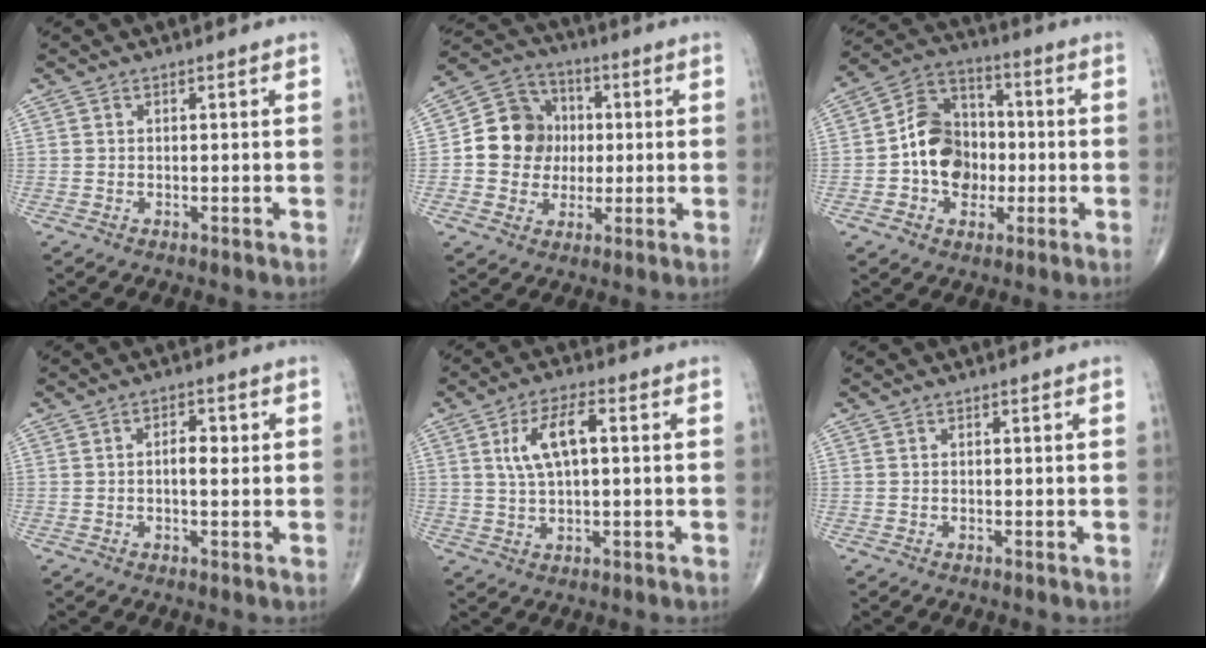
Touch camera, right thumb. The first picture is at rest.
{"total": 12.0, "force": [0.3, 10.8, 5.1], "torque": [-0.050, 0.021, 0.000]}
{"total": 13.1, "force": [-1.6, 10.4, 7.8], "torque": [-0.093, 0.033, -0.035]}
{"total": 3.2, "force": [0.2, 1.6, 2.8], "torque": [-0.038, 0.003, -0.001]}
{"total": 8.0, "force": [1.7, 3.1, 7.2], "torque": [-0.140, 0.011, 0.031]}
{"total": 0.0}